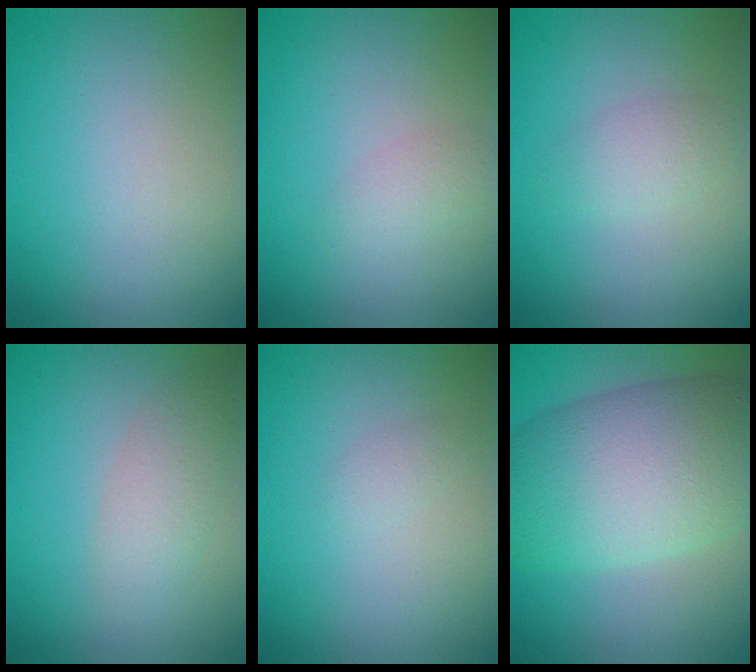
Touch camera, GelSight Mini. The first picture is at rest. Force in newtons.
{"total": 1.5, "press": 1.5, "slide": 0.1}
{"total": 2.3, "press": 2.3, "slide": 0.0}
{"total": 2.6, "press": 2.6, "slide": 0.1}
{"total": 0.8, "press": 0.8, "slide": 0.0}
{"total": 11.4, "press": 11.4, "slide": 0.5}